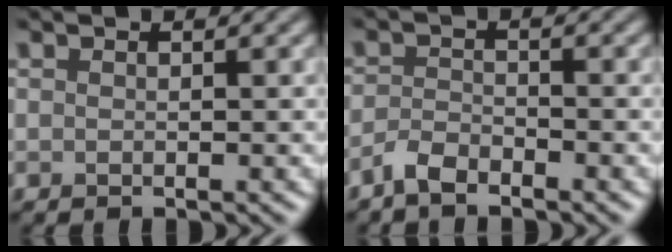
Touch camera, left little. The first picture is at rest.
{"total": 2.2, "force": [-1.8, 0.6, 1.0], "torque": [-0.024, 0.003, -0.042]}